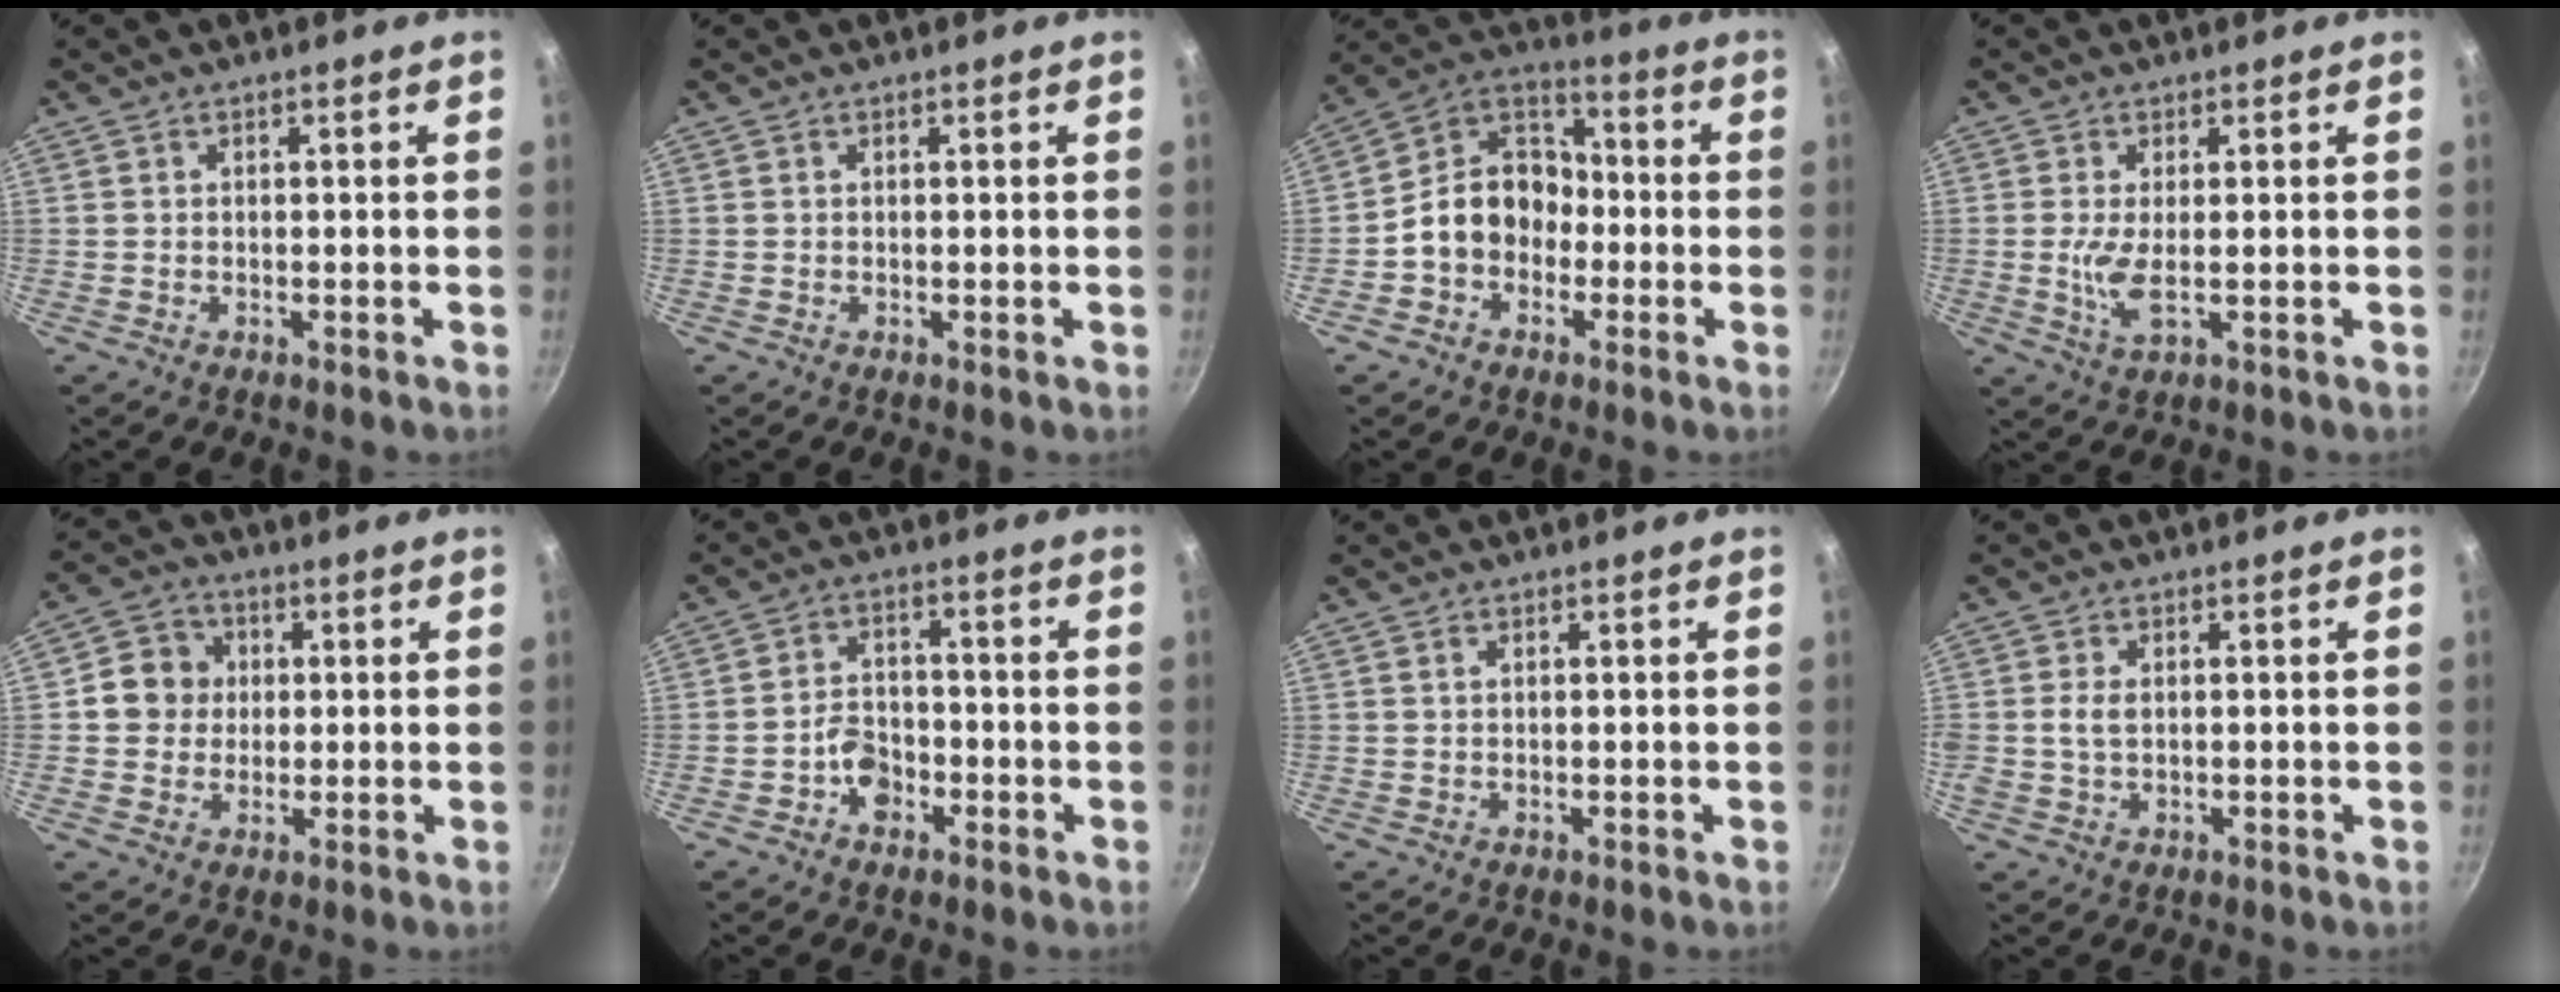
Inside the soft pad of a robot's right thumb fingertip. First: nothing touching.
{"total": 0.0}
{"total": 12.4, "force": [-2.8, 10.1, 6.6], "torque": [-0.068, 0.053, -0.070]}
{"total": 4.5, "force": [-0.1, 1.4, 4.2], "torque": [-0.094, -0.009, 0.001]}
{"total": 7.6, "force": [0.9, 7.0, 2.7], "torque": [-0.009, 0.010, 0.001]}
{"total": 5.1, "force": [-2.5, 3.7, 2.5], "torque": [-0.025, 0.026, -0.045]}
{"total": 0.6, "force": [0.3, 0.4, 0.4], "torque": [-0.006, 0.002, 0.004]}
{"total": 2.8, "force": [0.2, 1.8, 2.1], "torque": [-0.034, 0.002, 0.005]}